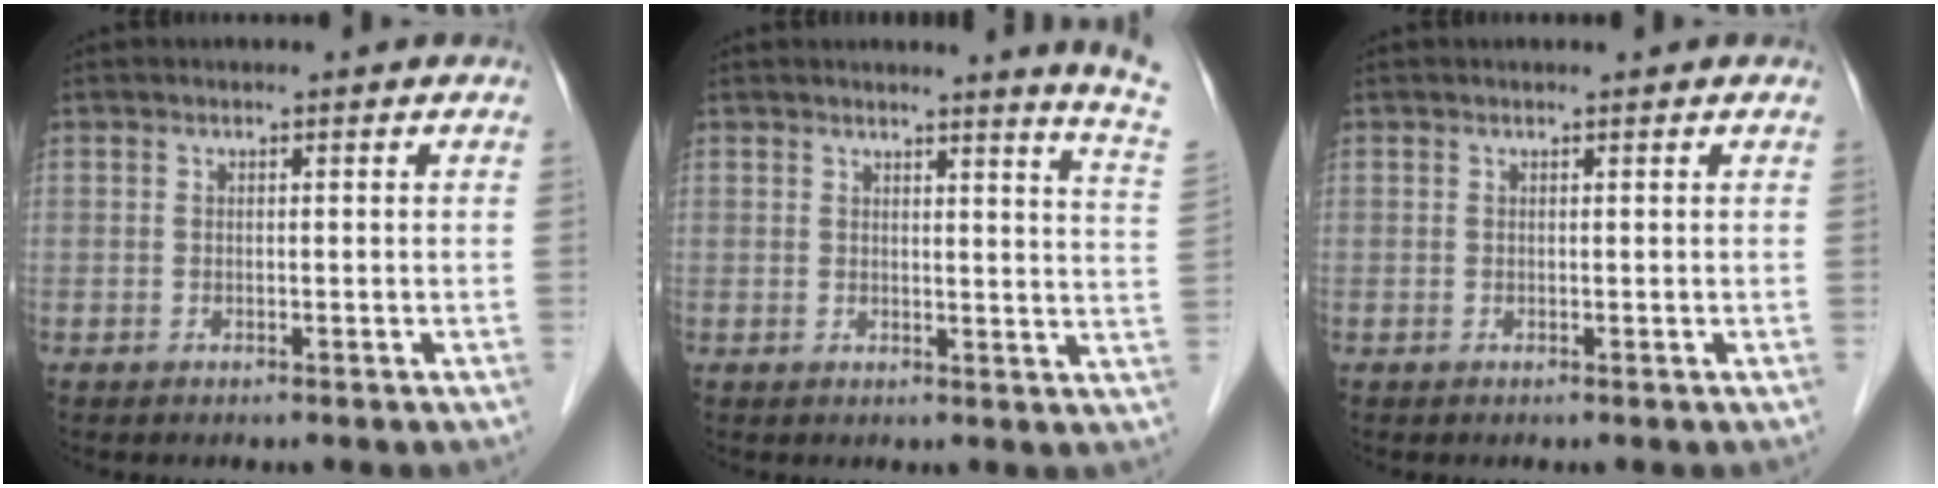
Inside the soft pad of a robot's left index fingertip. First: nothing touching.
{"total": 7.6, "force": [6.9, -2.1, 2.3], "torque": [-0.029, -0.079, 0.056]}
{"total": 0.5, "force": [0.5, 0.0, 0.2], "torque": [-0.004, 0.003, 0.009]}